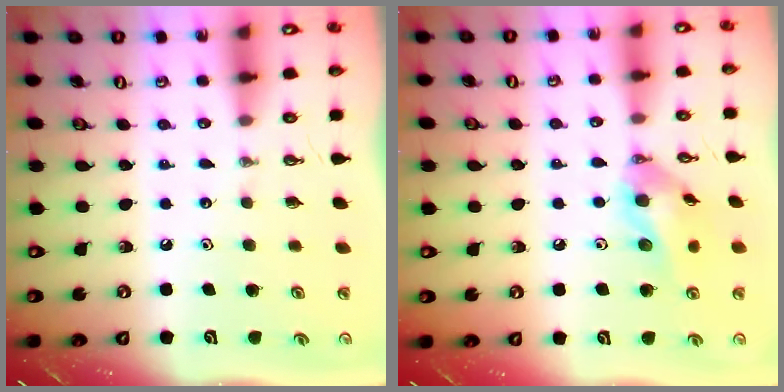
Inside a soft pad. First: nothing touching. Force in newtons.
{"total": 12.2, "press": 12.0, "slide": 2.0}